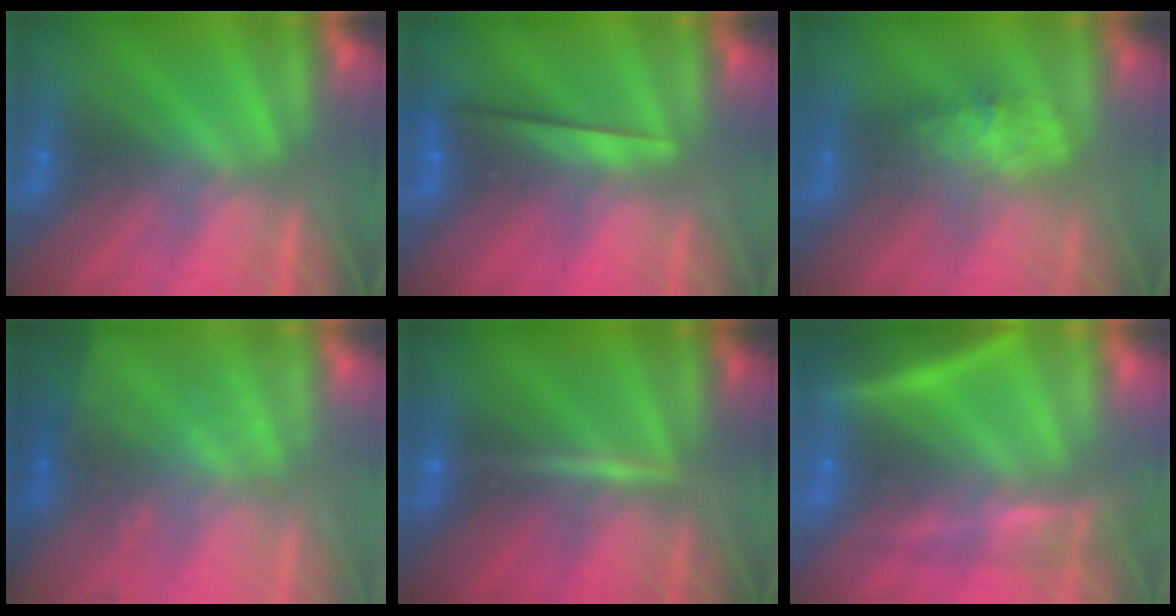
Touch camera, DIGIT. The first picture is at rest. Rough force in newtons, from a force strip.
{"total": 2.2}
{"total": 2.6}
{"total": 2.6}
{"total": 3.3}
{"total": 8.7}